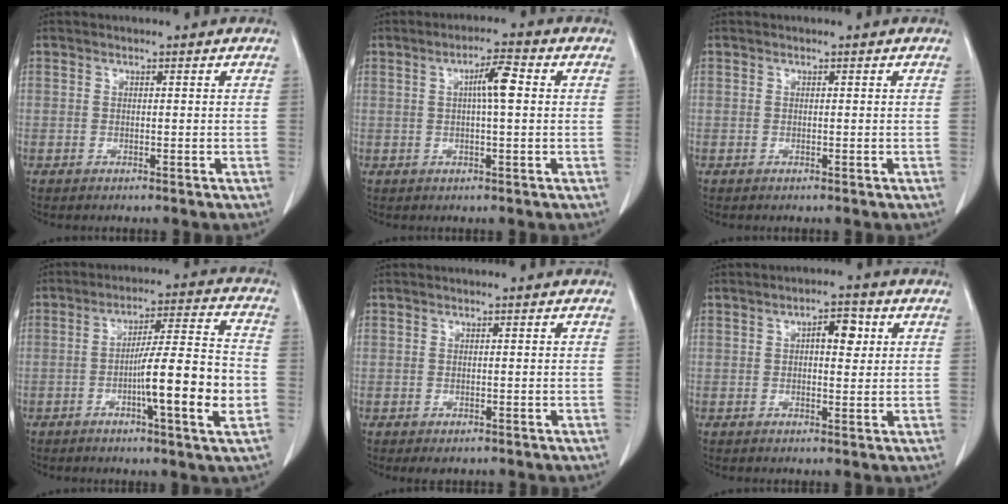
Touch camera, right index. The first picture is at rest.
{"total": 4.7, "force": [0.9, 0.5, 4.6], "torque": [-0.078, 0.008, 0.013]}
{"total": 0.0}
{"total": 13.1, "force": [-3.3, 0.2, 12.7], "torque": [-0.198, 0.003, -0.055]}
{"total": 1.0, "force": [-0.4, 0.9, 0.4], "torque": [-0.005, 0.003, 0.002]}
{"total": 4.4, "force": [1.3, 1.8, 3.8], "torque": [-0.056, 0.010, 0.018]}